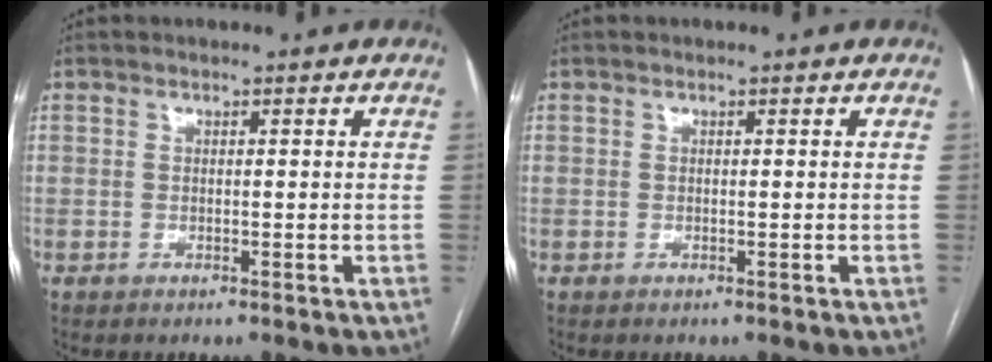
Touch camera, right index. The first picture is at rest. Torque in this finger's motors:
{"motor_torque": [0.00, 0.00, 0.00, 0.00]}